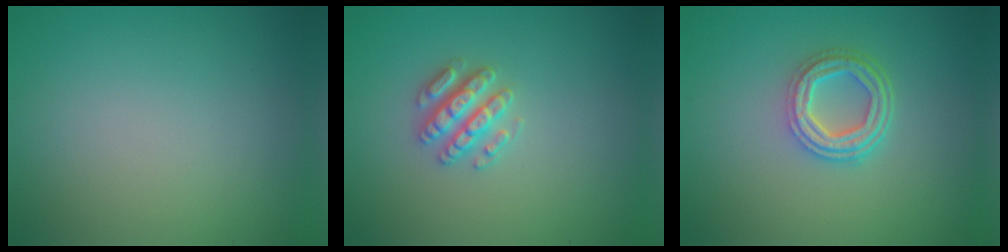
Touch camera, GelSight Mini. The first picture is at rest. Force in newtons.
{"total": 2.9, "press": 2.8, "slide": 0.6}
{"total": 4.4, "press": 3.3, "slide": 2.8}